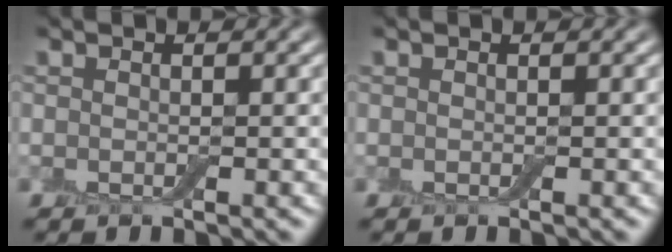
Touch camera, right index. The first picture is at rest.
{"total": 0.0}